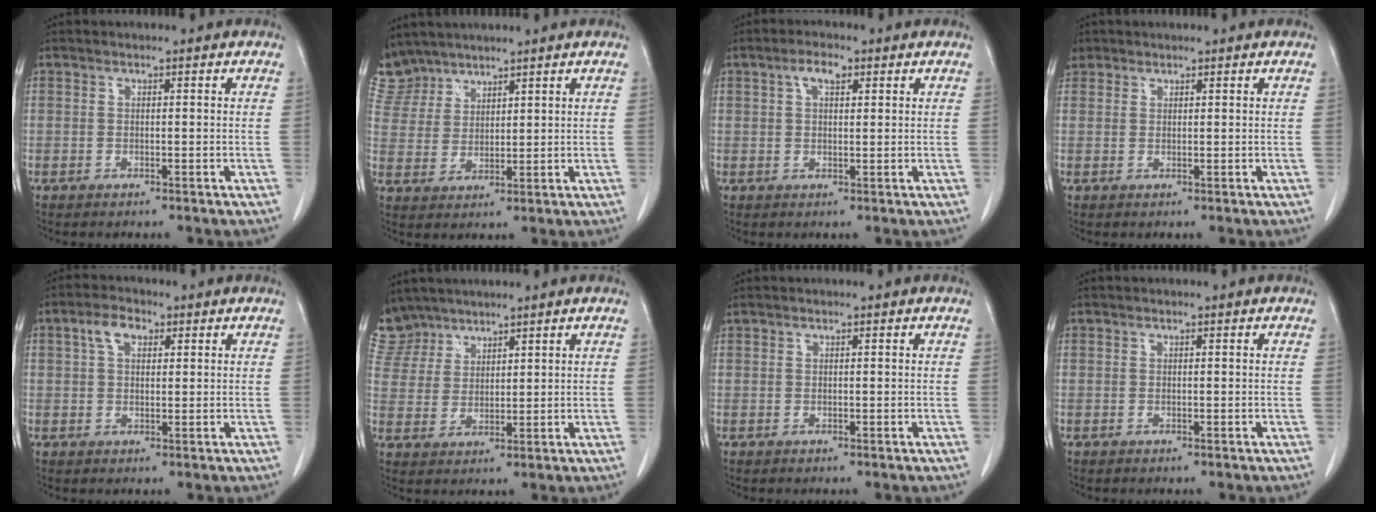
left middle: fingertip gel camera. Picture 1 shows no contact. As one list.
[{"total": 7.7, "force": [7.0, 3.1, 0.1], "torque": [-0.009, 0.006, 0.153]}, {"total": 3.2, "force": [1.5, 1.4, 2.5], "torque": [-0.049, 0.011, 0.028]}, {"total": 3.0, "force": [1.9, 2.3, 0.3], "torque": [-0.006, 0.013, 0.037]}, {"total": 3.9, "force": [1.7, 2.3, 2.6], "torque": [-0.055, 0.015, 0.033]}, {"total": 8.9, "force": [7.7, 4.5, 0.5], "torque": [-0.021, 0.008, 0.164]}, {"total": 0.0}, {"total": 0.0}]